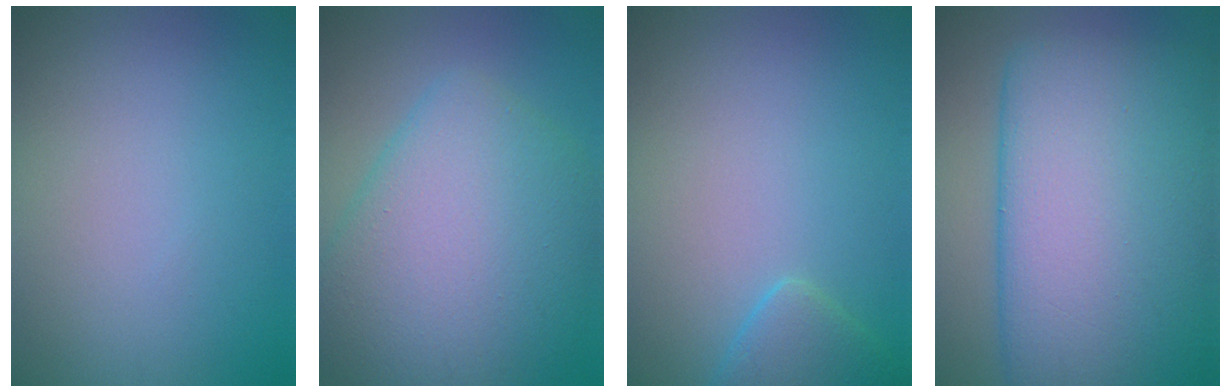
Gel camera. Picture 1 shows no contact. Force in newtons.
{"total": 10.0, "press": 10.0, "slide": 0.4}
{"total": 2.6, "press": 2.6, "slide": 0.2}
{"total": 16.4, "press": 16.4, "slide": 0.6}